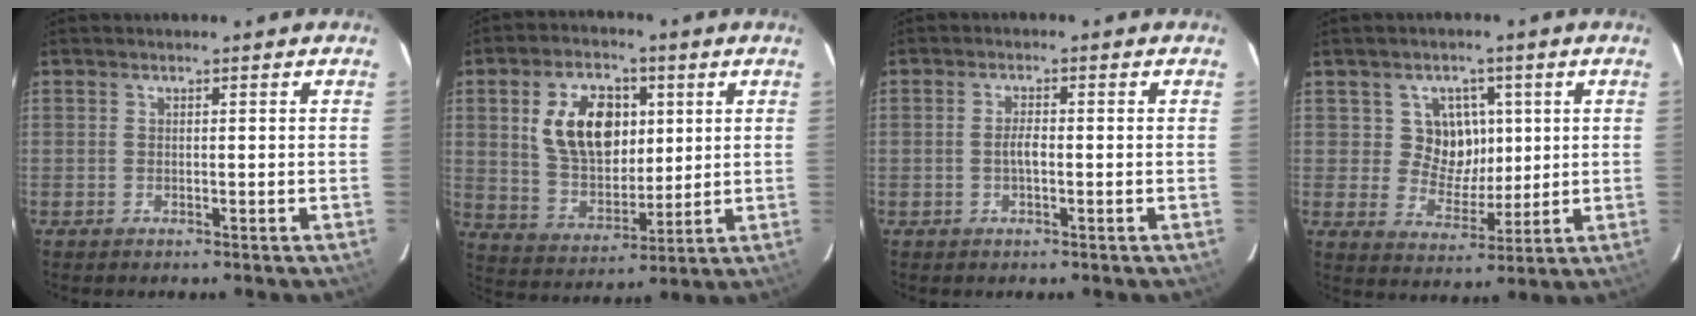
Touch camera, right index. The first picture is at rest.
{"total": 14.5, "force": [3.9, 9.2, 10.5], "torque": [-0.198, 0.018, 0.084]}
{"total": 2.1, "force": [-0.5, 0.6, 2.0], "torque": [-0.039, 0.004, -0.011]}
{"total": 7.6, "force": [1.8, 7.0, 2.4], "torque": [-0.038, 0.003, 0.033]}